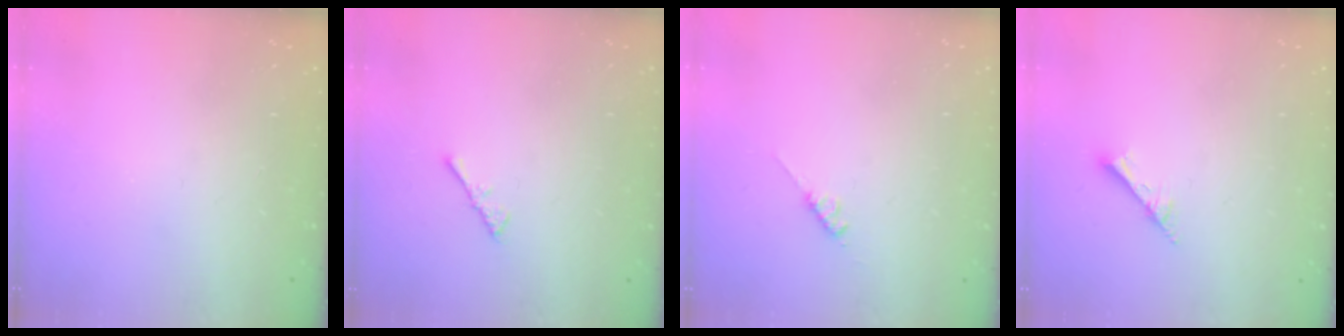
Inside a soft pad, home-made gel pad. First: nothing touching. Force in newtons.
{"total": 2.2, "press": 2.1, "slide": 0.5}
{"total": 2.8, "press": 2.8, "slide": 0.5}
{"total": 1.7, "press": 1.6, "slide": 0.1}